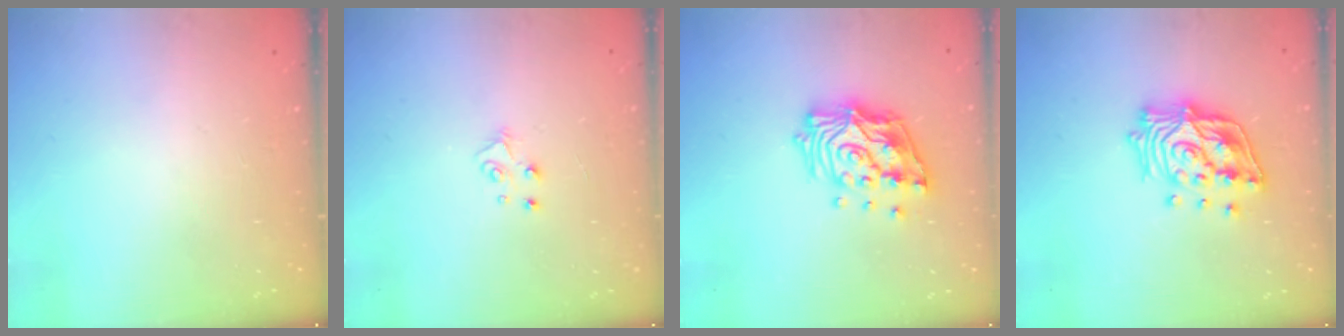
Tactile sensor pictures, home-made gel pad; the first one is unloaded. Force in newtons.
{"total": 4.0, "press": 4.0, "slide": 0.2}
{"total": 15.5, "press": 15.4, "slide": 1.8}
{"total": 17.1, "press": 16.9, "slide": 2.5}